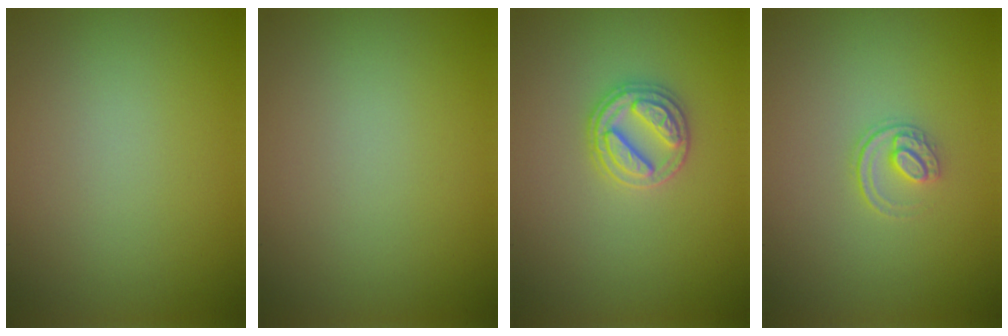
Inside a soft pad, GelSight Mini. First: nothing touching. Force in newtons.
{"total": 0.0}
{"total": 2.9, "press": 2.8, "slide": 0.4}
{"total": 1.5, "press": 1.1, "slide": 1.1}